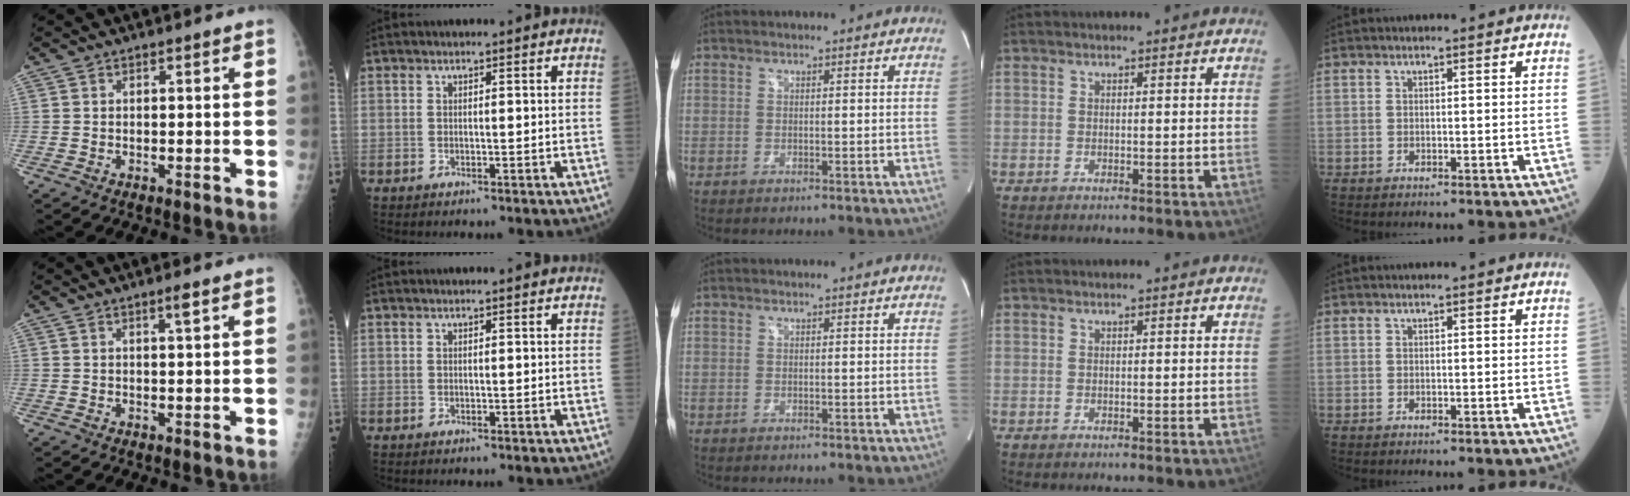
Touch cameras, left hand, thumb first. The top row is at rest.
{"thumb": {"total": 1.3, "force": [0.8, -0.1, 1.1], "torque": [-0.018, -0.004, 0.013]}}